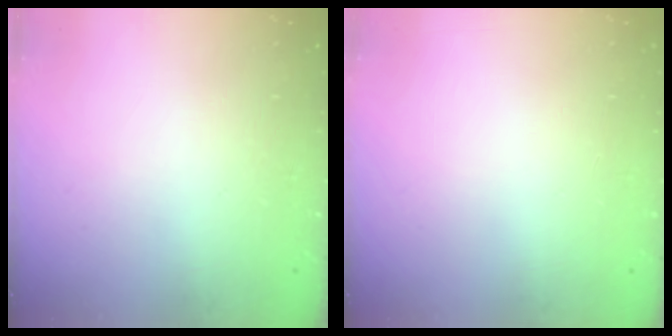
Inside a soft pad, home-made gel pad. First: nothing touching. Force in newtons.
{"total": 0.0}